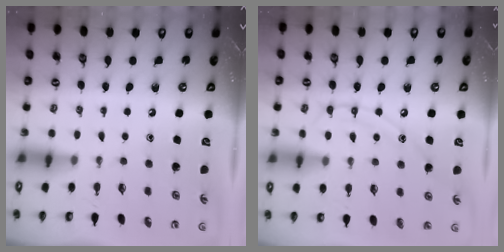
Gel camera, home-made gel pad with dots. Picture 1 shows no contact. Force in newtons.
{"total": 9.5, "press": 9.4, "slide": 0.7}